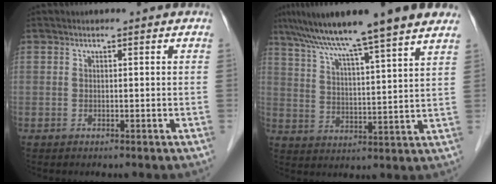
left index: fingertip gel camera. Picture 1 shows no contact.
{"total": 17.3, "force": [13.8, -0.5, 10.5], "torque": [-0.172, 0.032, 0.203]}